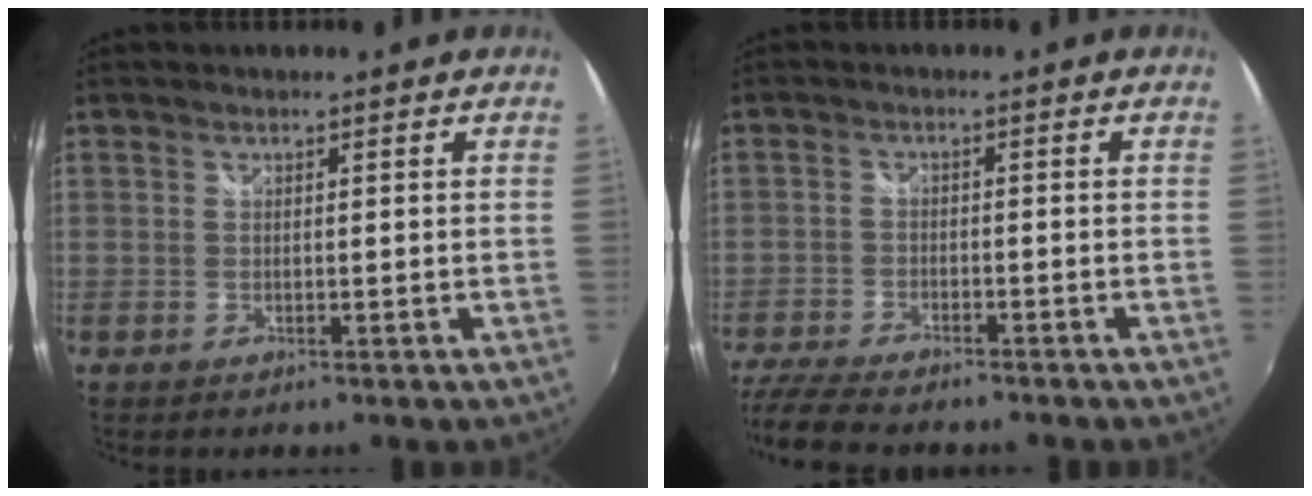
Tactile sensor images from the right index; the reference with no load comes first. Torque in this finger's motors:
{"motor_torque": [-0.03, -0.31, 0.31, 0.08]}